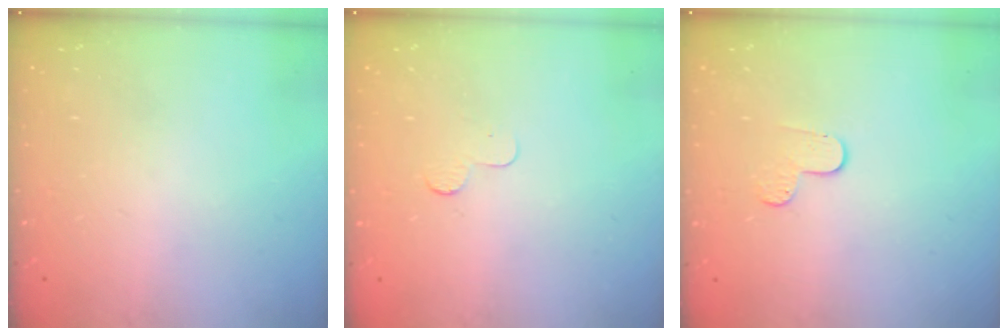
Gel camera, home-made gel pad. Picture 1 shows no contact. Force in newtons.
{"total": 2.3, "press": 2.3, "slide": 0.2}
{"total": 3.8, "press": 3.8, "slide": 0.4}